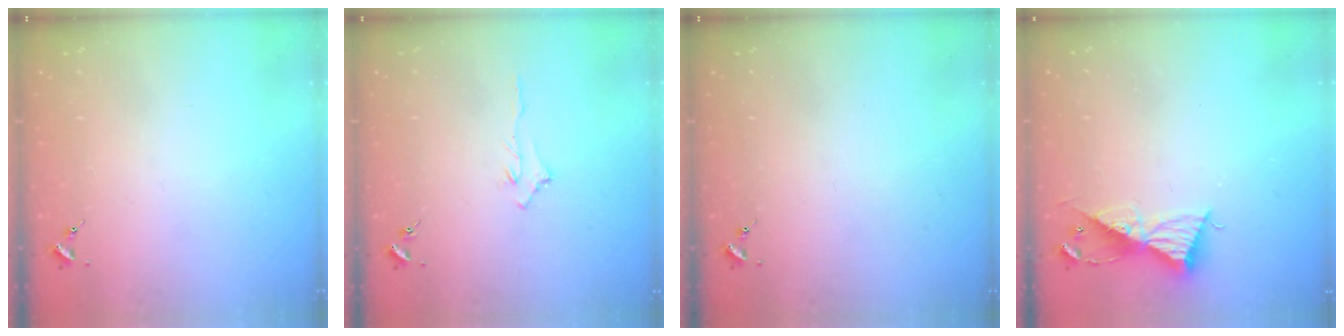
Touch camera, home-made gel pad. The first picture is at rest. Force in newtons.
{"total": 2.9, "press": 2.9, "slide": 0.4}
{"total": 0.0}
{"total": 9.3, "press": 9.3, "slide": 0.7}